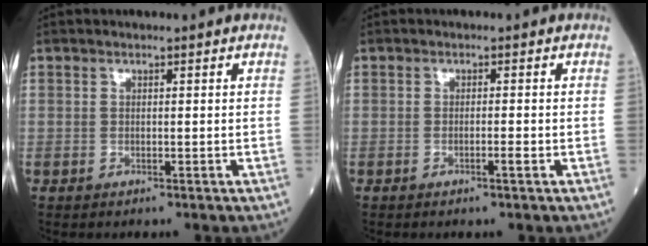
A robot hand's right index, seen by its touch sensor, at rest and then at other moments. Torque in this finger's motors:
{"motor_torque": [-0.11, -0.07, -0.04, -0.01]}